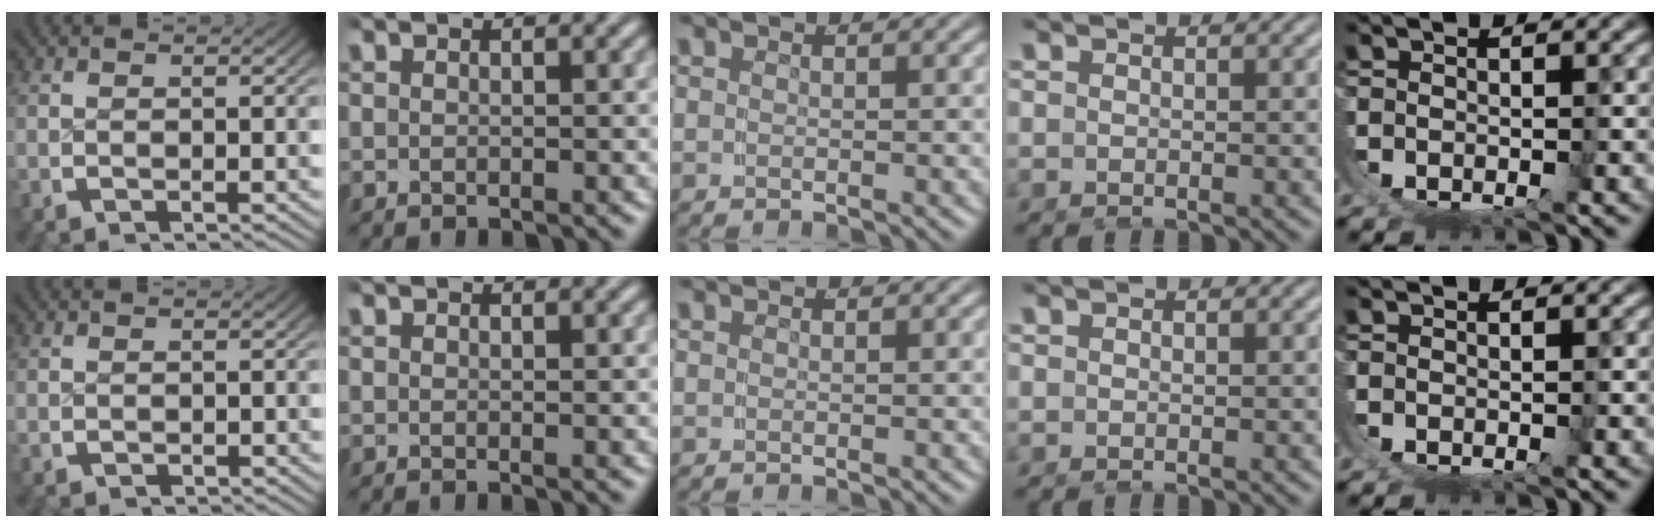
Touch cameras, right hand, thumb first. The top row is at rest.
{"thumb": {"total": 0.5, "force": [0.0, 0.0, -0.5], "torque": [0.010, 0.002, -0.001]}, "index": {"total": 0.8, "force": [0.8, -0.1, -0.1], "torque": [0.004, 0.008, 0.010]}}